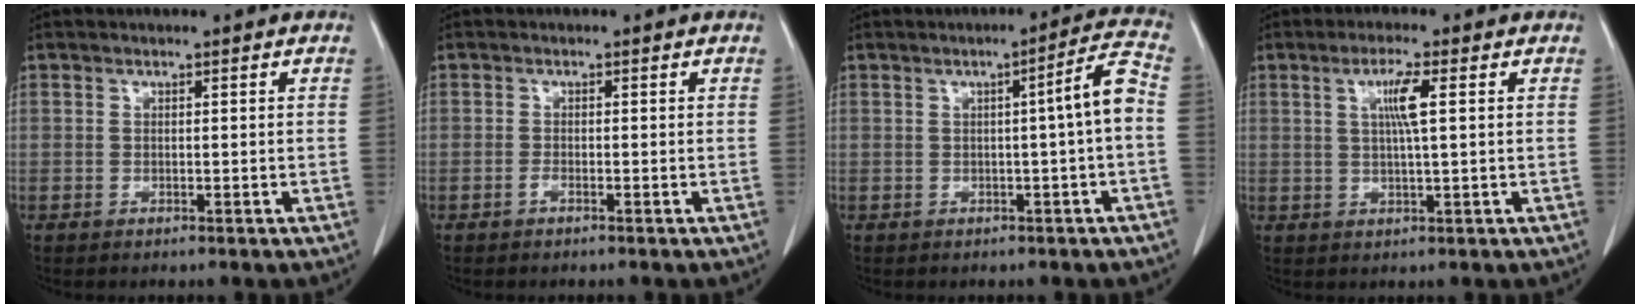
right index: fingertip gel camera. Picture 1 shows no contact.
{"total": 0.7, "force": [-0.5, 0.0, 0.4], "torque": [-0.008, 0.001, -0.010]}
{"total": 5.5, "force": [-0.4, -0.6, 5.4], "torque": [-0.074, 0.010, -0.006]}
{"total": 4.5, "force": [1.2, -0.1, 4.3], "torque": [-0.079, 0.000, 0.021]}